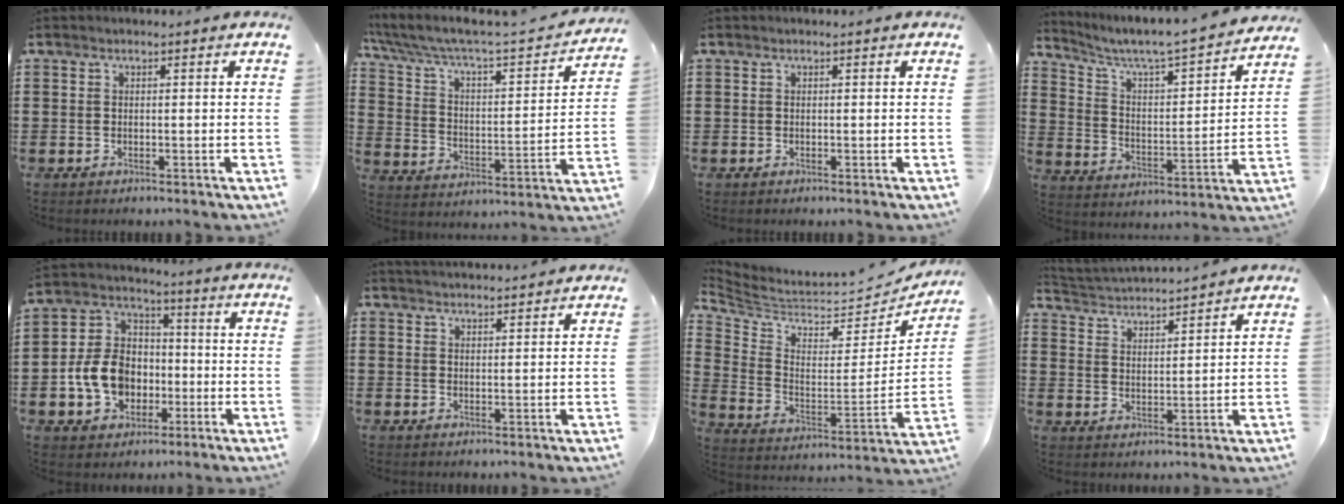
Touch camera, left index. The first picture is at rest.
{"total": 4.5, "force": [3.6, 0.9, 2.6], "torque": [-0.072, -0.039, 0.051]}
{"total": 0.0}
{"total": 4.8, "force": [4.3, -0.1, 2.1], "torque": [-0.064, -0.044, 0.061]}
{"total": 9.6, "force": [-2.4, 7.8, 5.0], "torque": [-0.140, 0.020, -0.048]}
{"total": 2.2, "force": [2.2, -0.3, -0.1], "torque": [-0.004, -0.005, 0.042]}
{"total": 3.7, "force": [3.4, 1.4, 0.8], "torque": [-0.045, -0.050, 0.054]}
{"total": 3.2, "force": [3.2, -0.2, 0.0], "torque": [-0.019, -0.021, 0.053]}